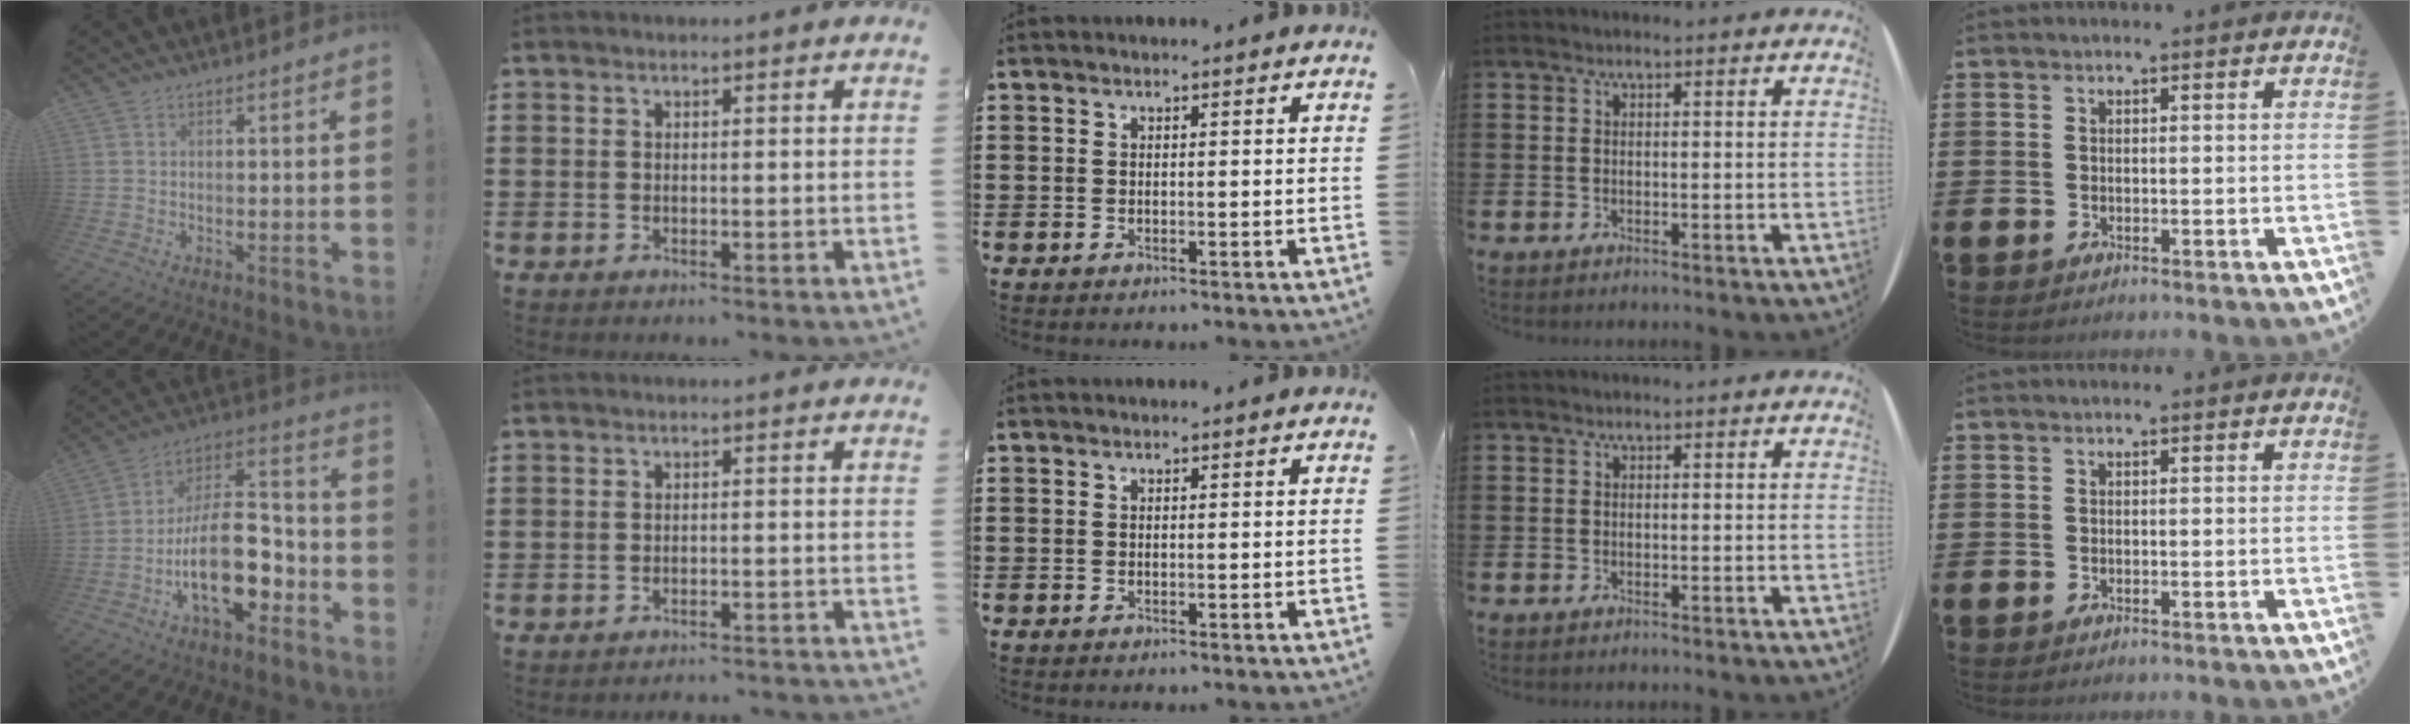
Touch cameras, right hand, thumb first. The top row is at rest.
{"thumb": {"total": 21.0, "force": [-6.9, 10.8, 16.6], "torque": [-0.296, 0.039, -0.106]}, "index": {"total": 1.9, "force": [-1.9, 0.0, 0.0], "torque": [-0.005, 0.002, -0.042]}}